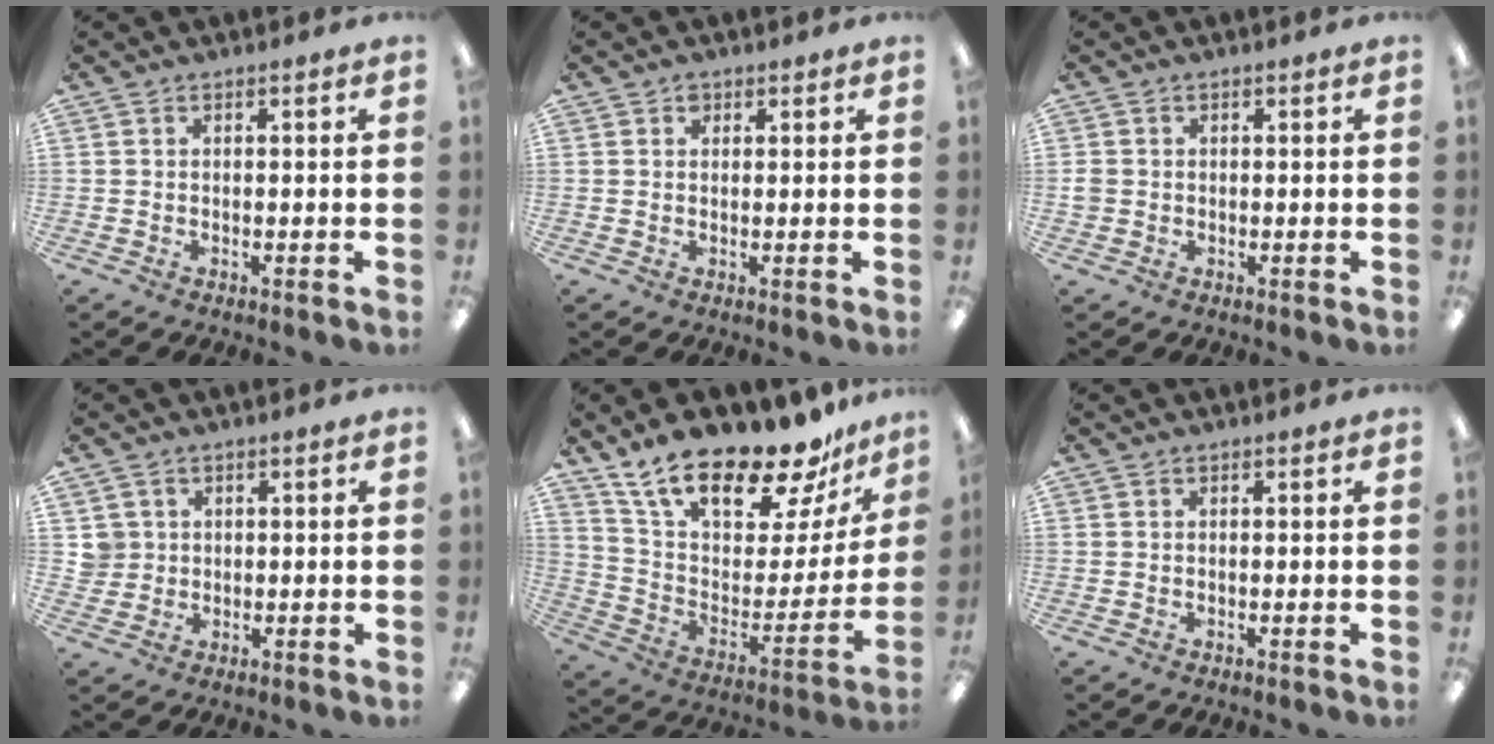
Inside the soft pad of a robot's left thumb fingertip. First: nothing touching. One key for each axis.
{"total": 1.3, "fx": 0.7, "fy": 1.0, "fz": 0.5, "tx": -0.004, "ty": -0.002, "tz": 0.012}
{"total": 1.6, "fx": 0.0, "fy": 1.5, "fz": 0.4, "tx": -0.007, "ty": 0.003, "tz": -0.002}
{"total": 3.6, "fx": 0.9, "fy": 3.5, "fz": 0.2, "tx": -0.007, "ty": 0.003, "tz": 0.016}
{"total": 23.1, "fx": 19.1, "fy": 6.9, "fz": 11.0, "tx": -0.193, "ty": -0.135, "tz": 0.332}
{"total": 0.0}